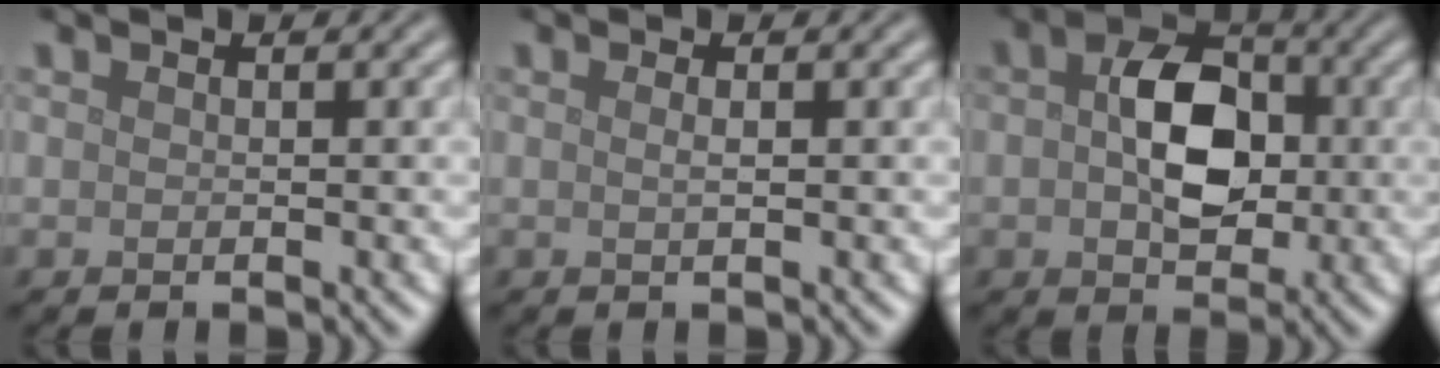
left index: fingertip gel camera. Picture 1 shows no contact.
{"total": 0.9, "force": [0.1, 0.2, 0.8], "torque": [-0.012, 0.004, -0.001]}
{"total": 7.0, "force": [0.3, 4.5, 5.3], "torque": [-0.091, 0.005, -0.001]}